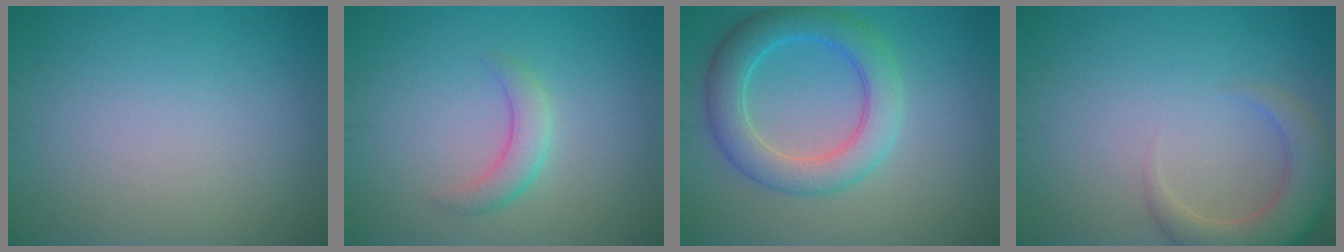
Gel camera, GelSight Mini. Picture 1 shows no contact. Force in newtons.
{"total": 2.3, "press": 2.3, "slide": 0.0}
{"total": 5.6, "press": 5.6, "slide": 0.1}
{"total": 4.7, "press": 4.6, "slide": 0.8}